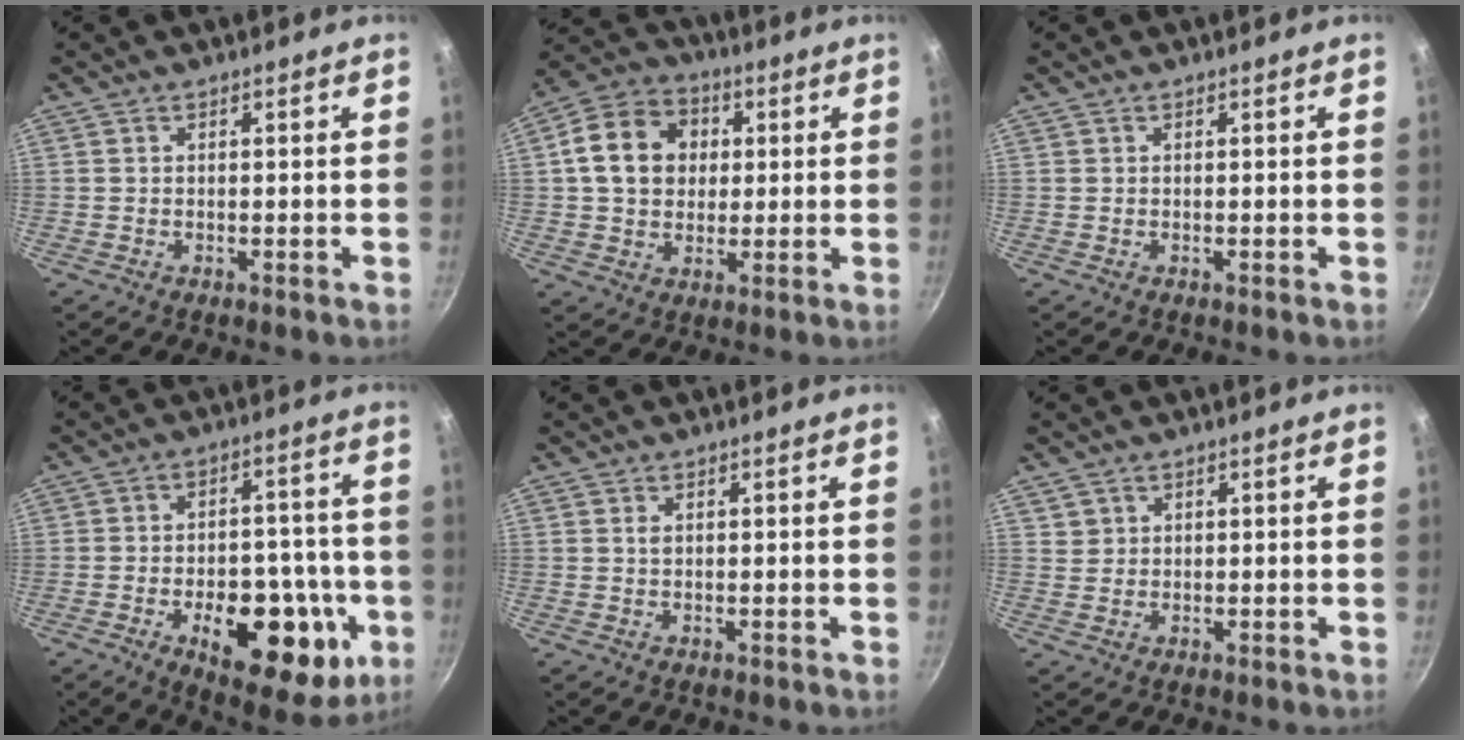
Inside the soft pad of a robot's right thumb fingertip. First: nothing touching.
{"total": 13.5, "force": [2.4, 10.9, 7.6], "torque": [-0.111, 0.016, 0.027]}
{"total": 0.0}
{"total": 21.2, "force": [-7.0, 10.9, 16.8], "torque": [-0.170, 0.022, -0.088]}
{"total": 1.0, "force": [0.3, 0.6, 0.6], "torque": [-0.011, 0.001, 0.004]}
{"total": 1.6, "force": [0.7, 1.4, 0.2], "torque": [0.012, 0.009, 0.013]}